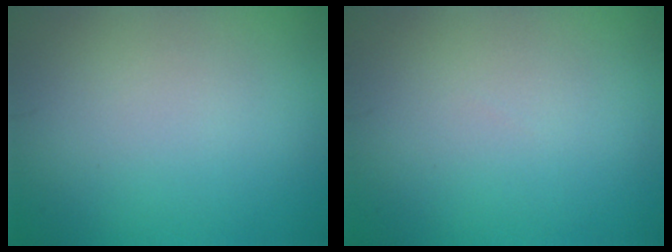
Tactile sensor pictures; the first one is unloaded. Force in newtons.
{"total": 0.0}